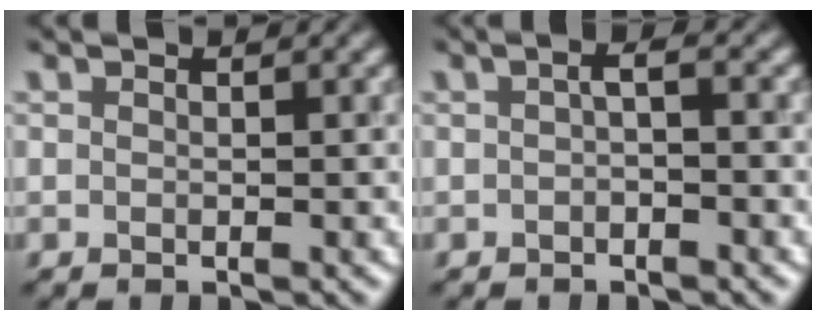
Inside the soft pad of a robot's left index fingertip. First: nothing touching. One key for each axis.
{"total": 1.1, "fx": -0.3, "fy": 0.1, "fz": 1.0, "tx": -0.018, "ty": 0.004, "tz": -0.006}